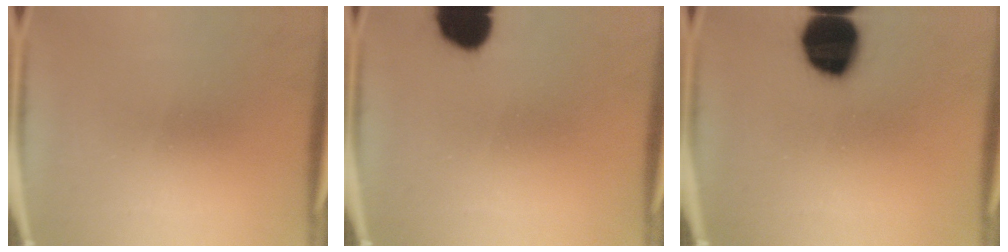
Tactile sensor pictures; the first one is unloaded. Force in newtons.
{"total": 11.7}
{"total": 17.6}